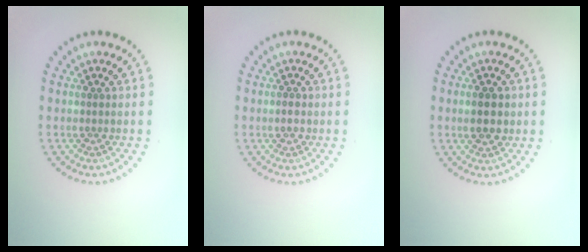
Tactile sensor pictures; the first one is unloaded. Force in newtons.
{"total": 0.9, "press": 0.9, "slide": 0.1}
{"total": 2.3, "press": 2.3, "slide": 0.1}